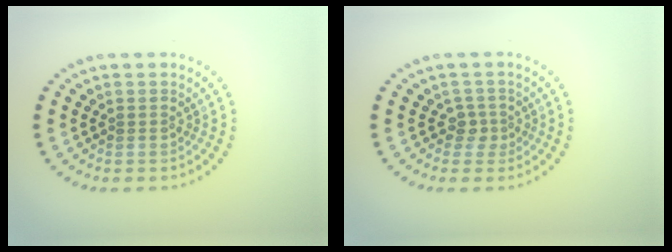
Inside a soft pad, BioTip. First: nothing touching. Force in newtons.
{"total": 1.5, "press": 1.0, "slide": 1.1}